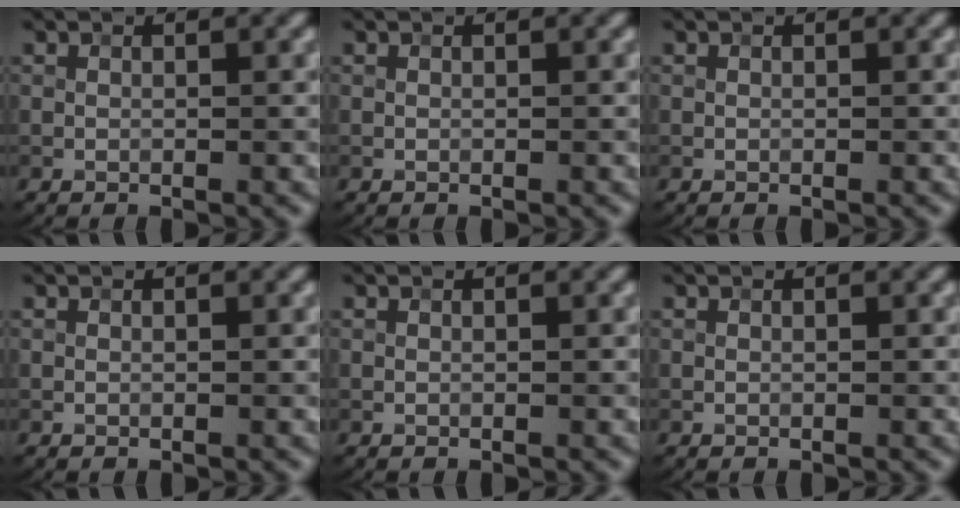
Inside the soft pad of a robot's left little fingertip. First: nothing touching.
{"total": 0.0}
{"total": 0.0}
{"total": 0.0}
{"total": 0.0}
{"total": 0.0}